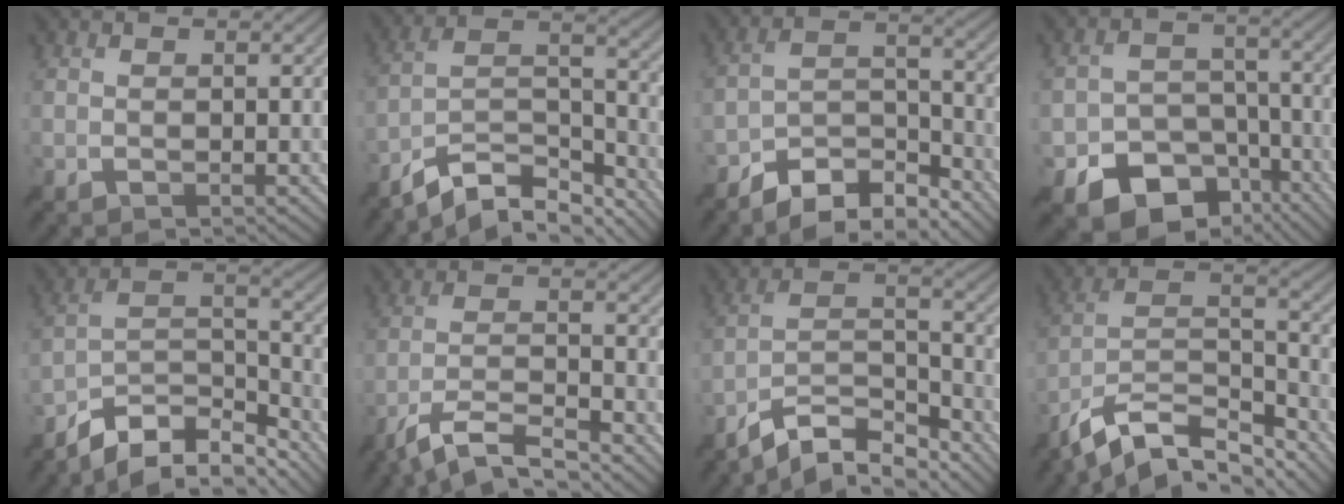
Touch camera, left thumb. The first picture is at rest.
{"total": 10.9, "force": [-8.8, 3.3, 5.6], "torque": [-0.101, 0.003, -0.167]}
{"total": 9.1, "force": [-7.7, 3.0, 3.8], "torque": [-0.057, 0.010, -0.147]}
{"total": 12.2, "force": [-7.8, 8.3, 4.6], "torque": [-0.088, -0.022, -0.117]}
{"total": 11.0, "force": [-8.7, 3.7, 5.5], "torque": [-0.097, 0.002, -0.161]}
{"total": 9.0, "force": [-7.1, 1.6, 5.3], "torque": [-0.099, 0.001, -0.140]}
{"total": 9.9, "force": [-8.2, 2.4, 4.9], "torque": [-0.089, 0.007, -0.159]}
{"total": 12.9, "force": [-9.9, 4.2, 7.0], "torque": [-0.151, -0.001, -0.183]}